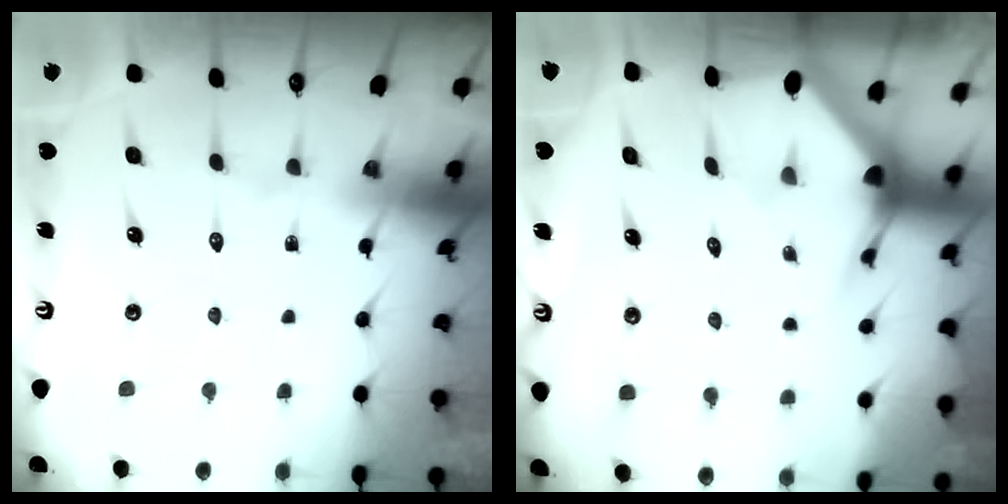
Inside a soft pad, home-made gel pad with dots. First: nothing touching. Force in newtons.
{"total": 2.9, "press": 2.9, "slide": 0.1}